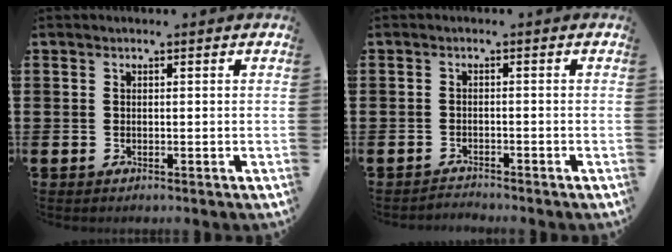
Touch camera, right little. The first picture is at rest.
{"total": 1.3, "force": [-1.2, -0.1, -0.1], "torque": [-0.001, 0.004, -0.027]}